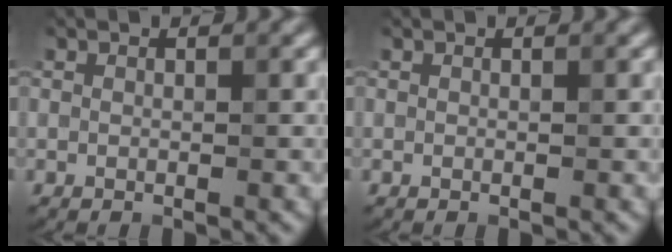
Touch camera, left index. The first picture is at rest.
{"total": 0.0}